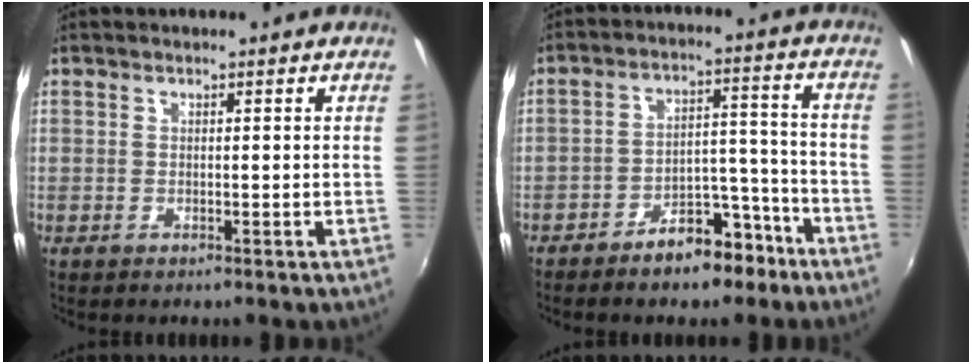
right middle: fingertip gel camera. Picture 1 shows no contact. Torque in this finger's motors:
{"motor_torque": [0.71, -1.43, 0.21, 0.08]}